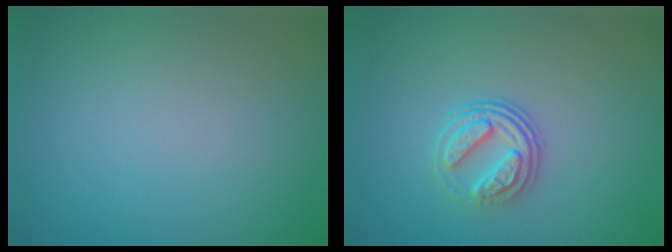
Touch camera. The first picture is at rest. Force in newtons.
{"total": 3.1, "press": 2.6, "slide": 1.8}